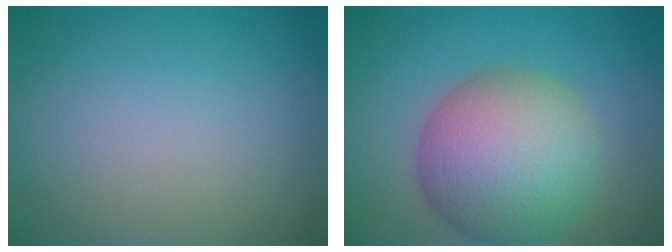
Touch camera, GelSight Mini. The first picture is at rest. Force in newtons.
{"total": 11.0, "press": 11.0, "slide": 0.7}